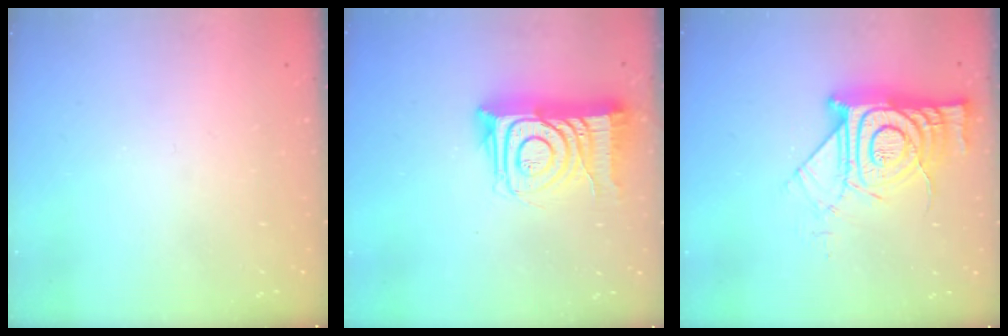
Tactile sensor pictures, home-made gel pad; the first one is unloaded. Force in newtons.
{"total": 15.0, "press": 14.9, "slide": 1.1}
{"total": 17.6, "press": 17.5, "slide": 1.3}